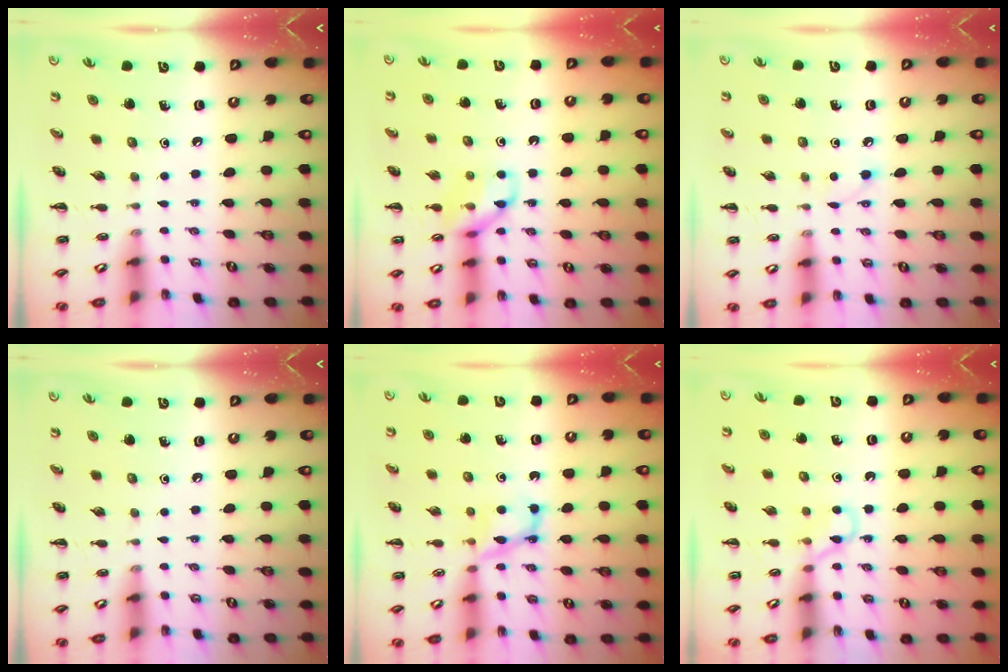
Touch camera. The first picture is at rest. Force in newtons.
{"total": 11.0, "press": 11.0, "slide": 1.4}
{"total": 2.7, "press": 2.5, "slide": 0.9}
{"total": 0.0}
{"total": 4.9, "press": 4.8, "slide": 1.1}
{"total": 3.9, "press": 3.7, "slide": 1.4}